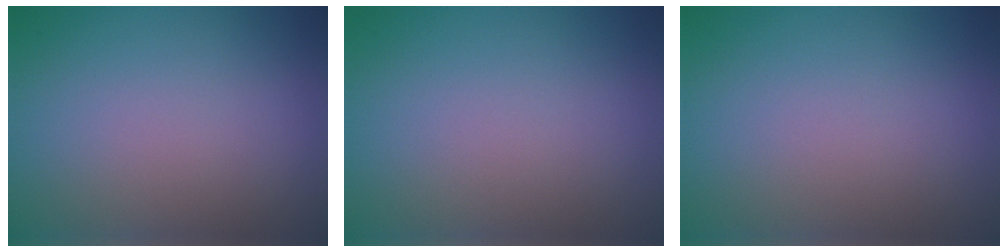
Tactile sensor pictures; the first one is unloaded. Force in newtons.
{"total": 0.0}
{"total": 0.0}